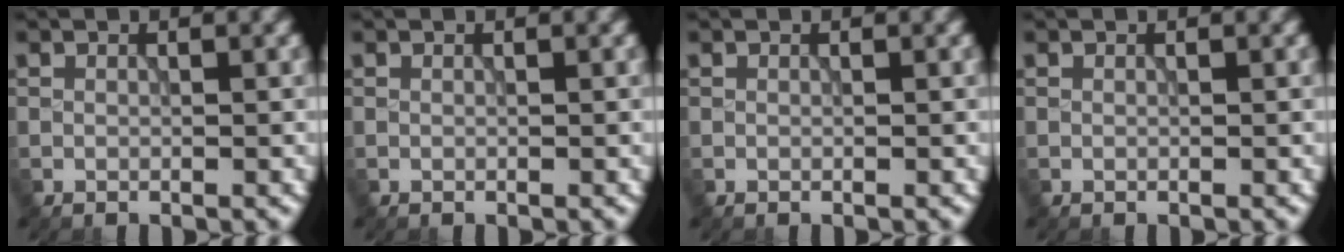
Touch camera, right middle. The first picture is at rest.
{"total": 0.0}
{"total": 0.0}
{"total": 0.0}